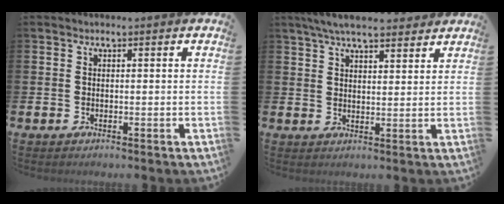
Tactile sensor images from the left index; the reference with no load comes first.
{"total": 4.5, "force": [4.0, 1.1, 1.7], "torque": [-0.038, -0.010, 0.073]}